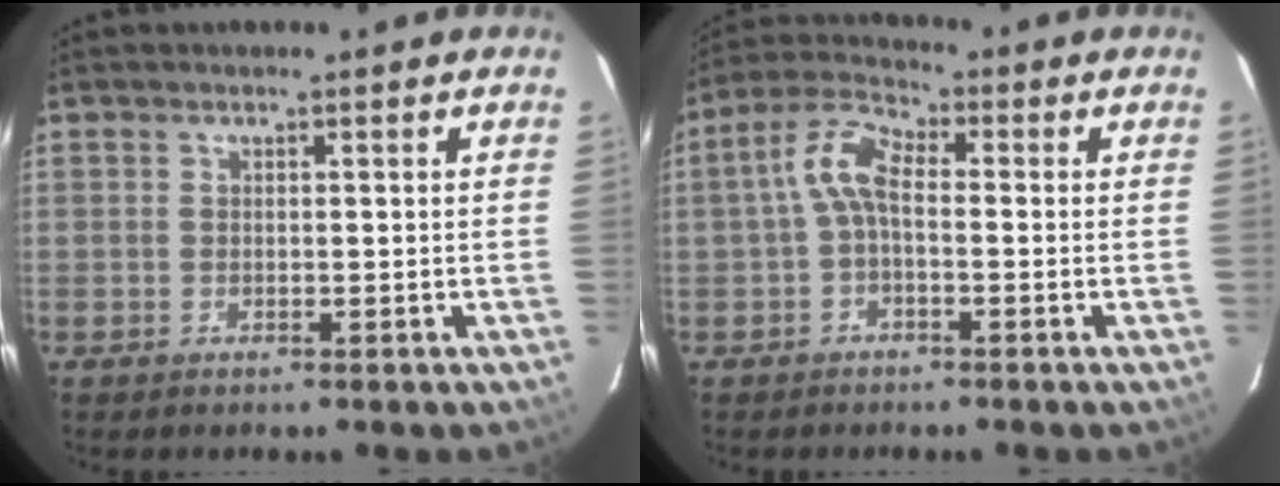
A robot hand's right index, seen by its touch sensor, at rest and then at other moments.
{"total": 5.9, "force": [-0.8, 2.8, 5.1], "torque": [-0.115, 0.023, -0.022]}